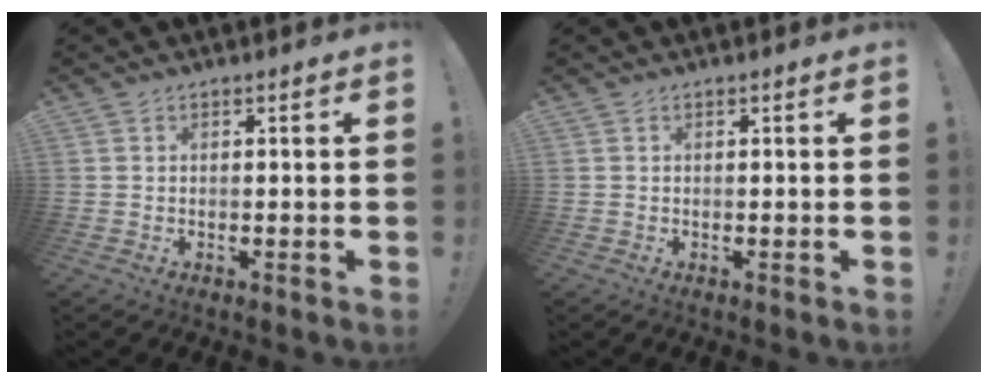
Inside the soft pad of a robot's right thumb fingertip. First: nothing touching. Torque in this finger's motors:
{"motor_torque": [0.00, 0.00, 0.03, -0.03, 0.00]}